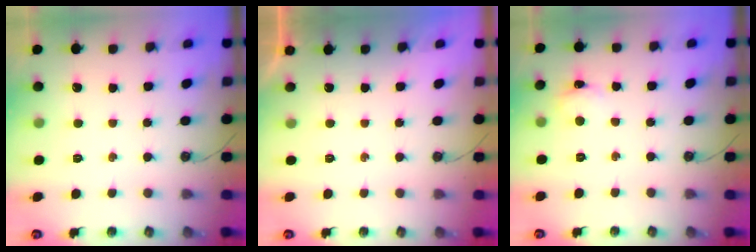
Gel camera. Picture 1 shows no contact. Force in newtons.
{"total": 0.0}
{"total": 3.0, "press": 3.0, "slide": 0.4}